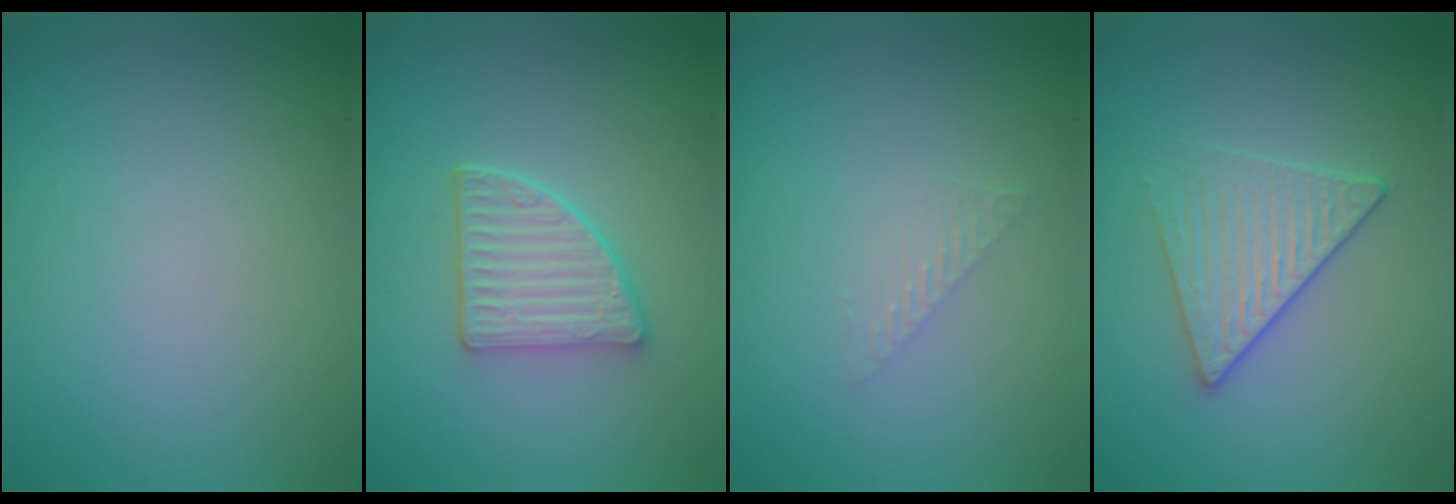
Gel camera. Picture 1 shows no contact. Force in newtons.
{"total": 3.8, "press": 3.3, "slide": 1.9}
{"total": 1.0, "press": 1.0, "slide": 0.0}
{"total": 3.4, "press": 3.0, "slide": 1.4}